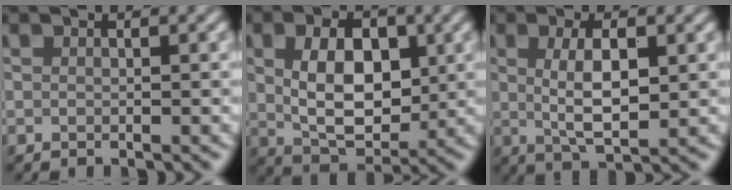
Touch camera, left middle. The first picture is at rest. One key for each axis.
{"total": 6.9, "fx": 0.9, "fy": 4.4, "fz": 5.3, "tx": -0.095, "ty": -0.004, "tz": 0.019}
{"total": 4.6, "fx": 0.7, "fy": 1.6, "fz": 4.3, "tx": -0.083, "ty": -0.001, "tz": 0.016}